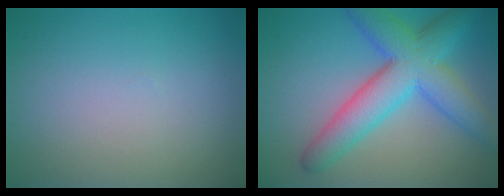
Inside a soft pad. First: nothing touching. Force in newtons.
{"total": 7.7, "press": 7.7, "slide": 0.2}